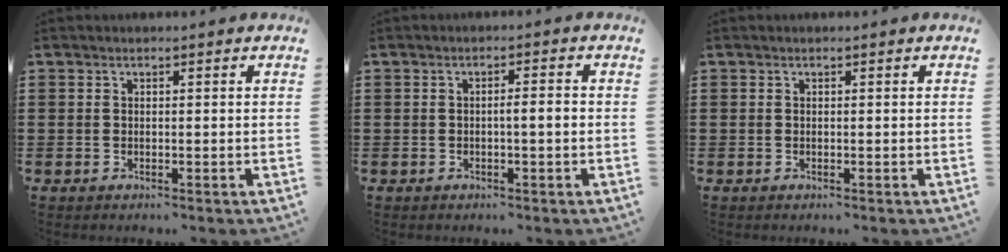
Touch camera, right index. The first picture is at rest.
{"total": 2.1, "force": [-0.4, 0.2, 2.1], "torque": [-0.036, 0.000, -0.008]}
{"total": 0.0}